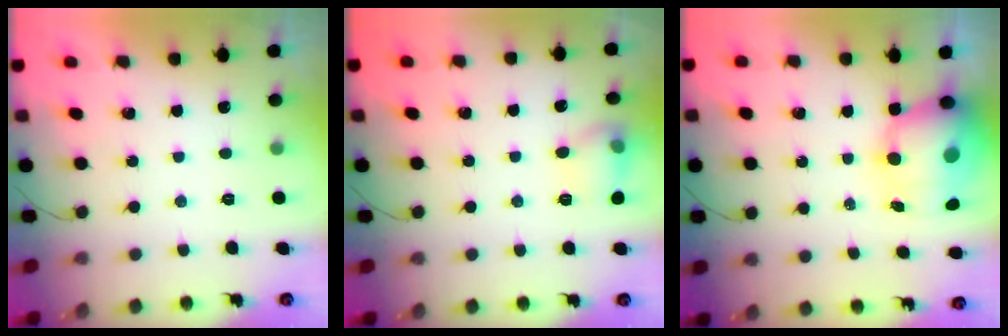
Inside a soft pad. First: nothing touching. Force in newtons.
{"total": 9.3, "press": 9.3, "slide": 0.8}
{"total": 14.1, "press": 13.6, "slide": 3.6}